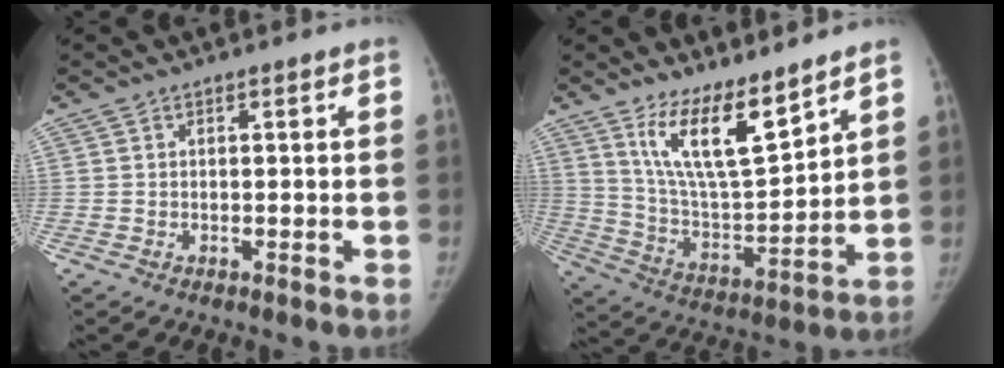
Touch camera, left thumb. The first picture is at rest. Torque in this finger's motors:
{"motor_torque": [0.22, 0.13, 1.48, -1.29, 0.13]}